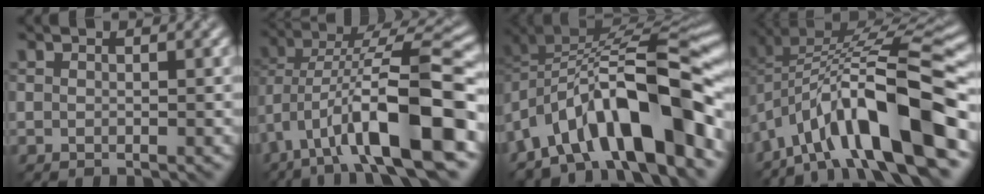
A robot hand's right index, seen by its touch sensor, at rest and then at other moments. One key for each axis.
{"total": 11.8, "fx": -4.4, "fy": 4.0, "fz": 10.2, "tx": -0.166, "ty": 0.020, "tz": -0.082}
{"total": 12.5, "fx": -6.2, "fy": 4.8, "fz": 9.7, "tx": -0.134, "ty": 0.011, "tz": -0.097}
{"total": 13.5, "fx": -6.0, "fy": 4.3, "fz": 11.3, "tx": -0.176, "ty": 0.021, "tz": -0.097}